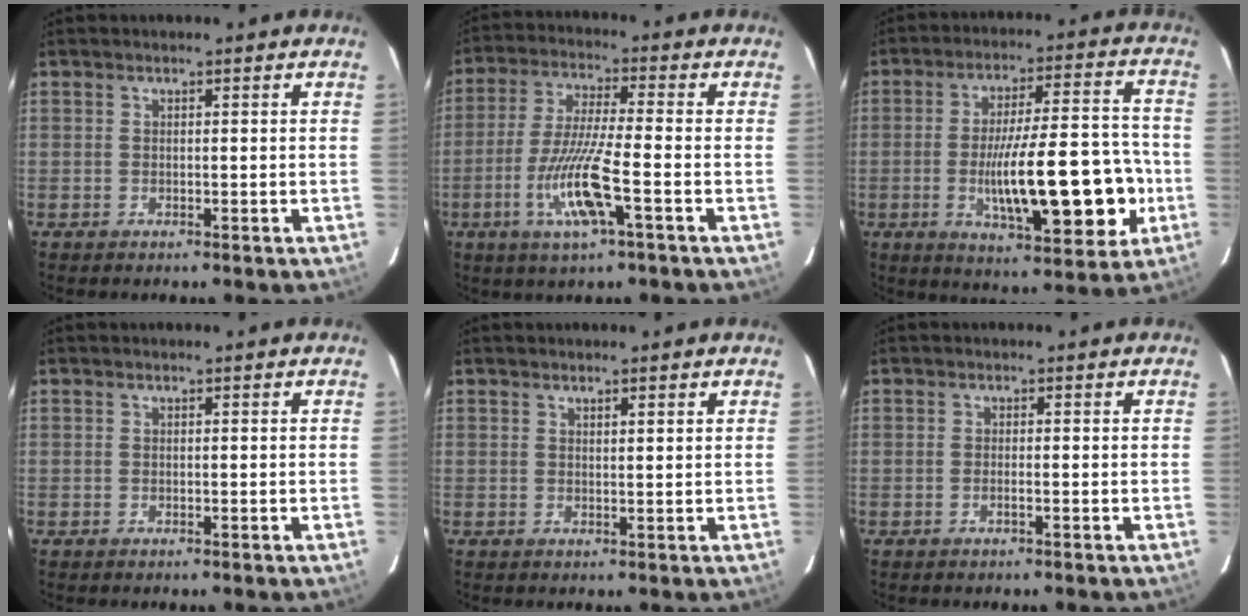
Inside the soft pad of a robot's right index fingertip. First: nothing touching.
{"total": 11.0, "force": [-3.9, 0.4, 10.2], "torque": [-0.206, -0.014, -0.076]}
{"total": 18.3, "force": [-4.1, 4.0, 17.4], "torque": [-0.281, 0.008, -0.054]}
{"total": 0.0}
{"total": 1.5, "force": [1.2, 0.0, 0.9], "torque": [-0.017, 0.004, 0.020]}
{"total": 0.8, "force": [-0.3, 0.0, 0.7], "torque": [-0.017, 0.000, -0.006]}